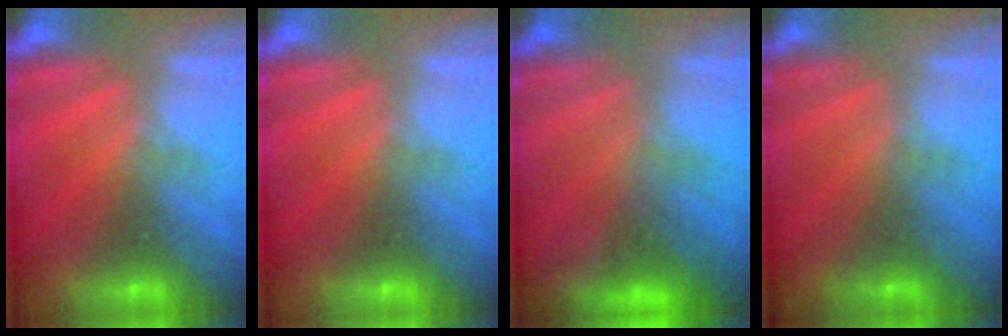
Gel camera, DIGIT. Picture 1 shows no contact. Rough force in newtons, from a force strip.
{"total": 0.0}
{"total": 4.8}
{"total": 2.4}